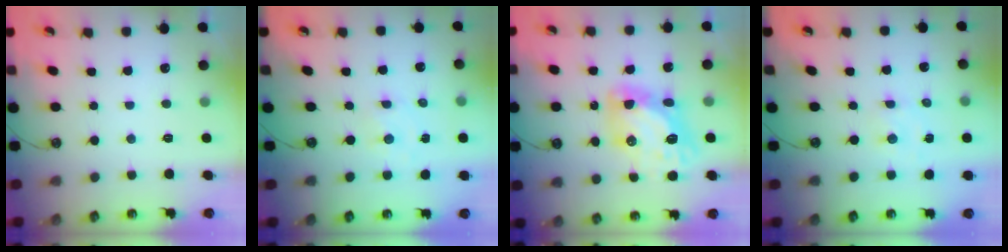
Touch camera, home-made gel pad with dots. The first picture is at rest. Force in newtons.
{"total": 2.3, "press": 2.3, "slide": 0.4}
{"total": 12.4, "press": 12.3, "slide": 1.5}
{"total": 2.7, "press": 2.7, "slide": 0.4}